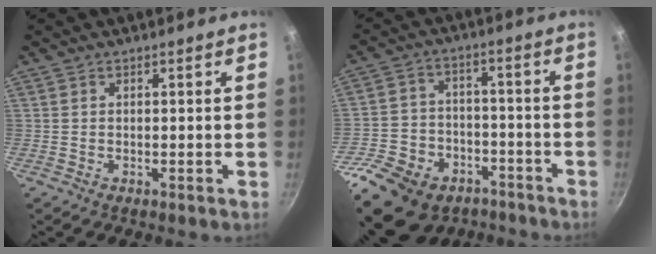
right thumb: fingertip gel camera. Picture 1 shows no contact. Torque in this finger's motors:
{"motor_torque": [0.58, 0.61, 1.10, -1.67, 0.46]}